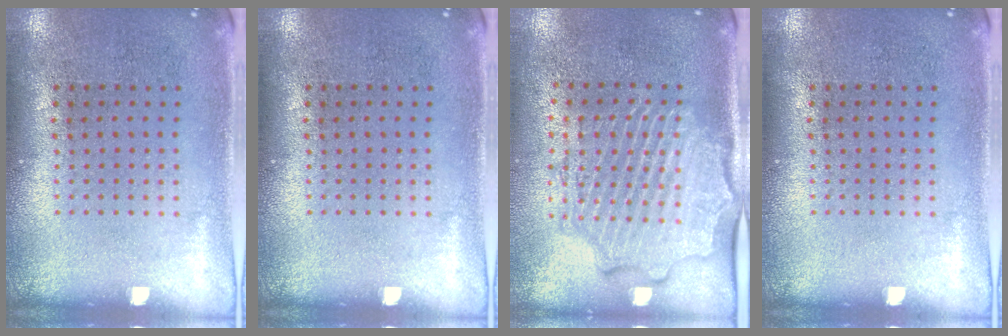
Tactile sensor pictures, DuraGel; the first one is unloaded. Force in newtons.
{"total": 0.0}
{"total": 2.4, "press": 2.2, "slide": 0.9}
{"total": 0.0}